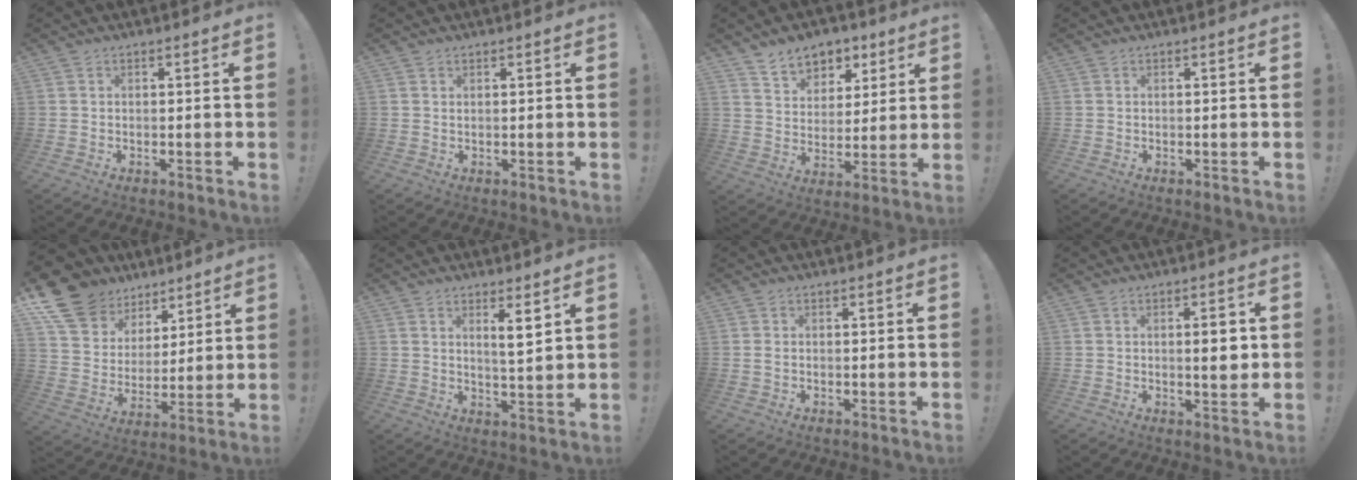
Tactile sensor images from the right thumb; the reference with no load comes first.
{"total": 0.6, "force": [0.6, 0.1, 0.1], "torque": [-0.002, -0.001, 0.012]}
{"total": 9.6, "force": [6.9, 6.3, 2.2], "torque": [-0.029, -0.051, 0.132]}
{"total": 0.0}
{"total": 15.9, "force": [10.7, 10.6, 5.2], "torque": [-0.090, -0.073, 0.212]}
{"total": 5.7, "force": [3.2, 0.4, 4.8], "torque": [-0.064, -0.028, 0.044]}
{"total": 1.0, "force": [0.1, 0.5, 0.9], "torque": [-0.012, 0.000, 0.000]}
{"total": 4.6, "force": [0.4, 1.2, 4.4], "torque": [-0.060, -0.006, -0.001]}